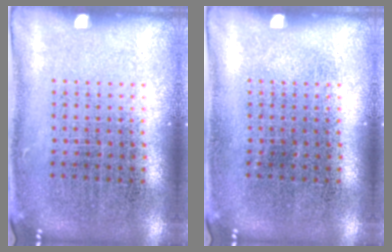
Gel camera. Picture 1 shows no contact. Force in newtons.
{"total": 0.0}